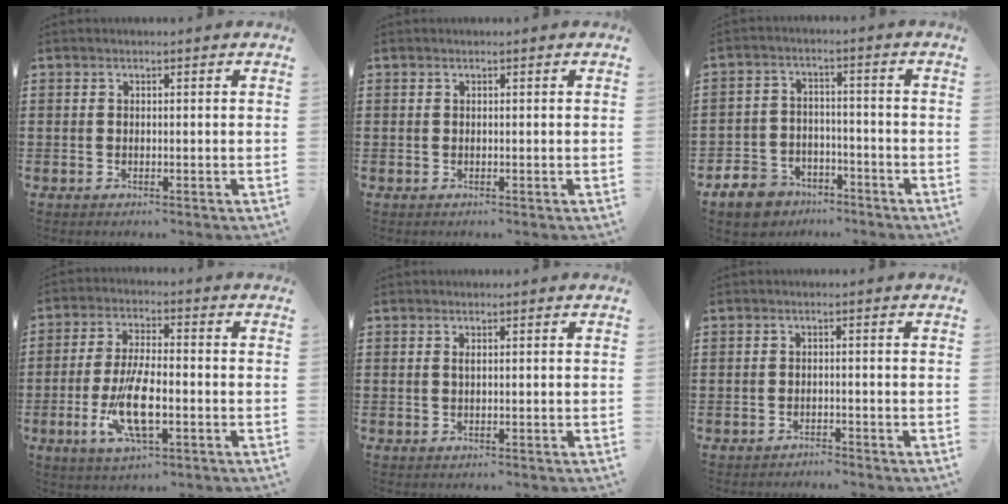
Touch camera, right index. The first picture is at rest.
{"total": 0.0}
{"total": 5.9, "force": [-5.2, 2.5, 1.2], "torque": [-0.042, 0.019, -0.107]}
{"total": 9.9, "force": [-2.8, 3.1, 9.0], "torque": [-0.194, -0.021, -0.050]}
{"total": 0.6, "force": [0.2, 0.1, 0.6], "torque": [-0.013, 0.000, 0.004]}
{"total": 1.3, "force": [-1.3, 0.1, -0.1], "torque": [-0.002, 0.003, -0.028]}